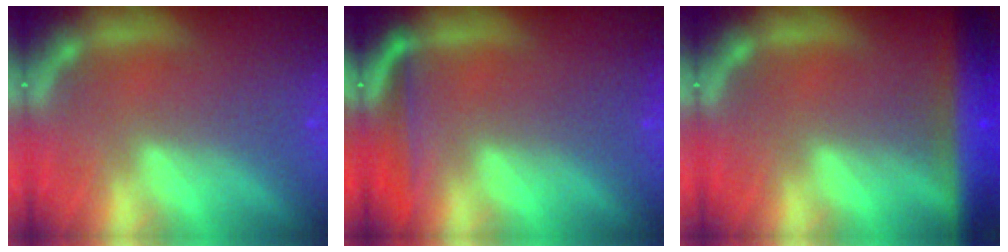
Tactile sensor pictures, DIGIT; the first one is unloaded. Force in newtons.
{"total": 3.0}
{"total": 7.4}